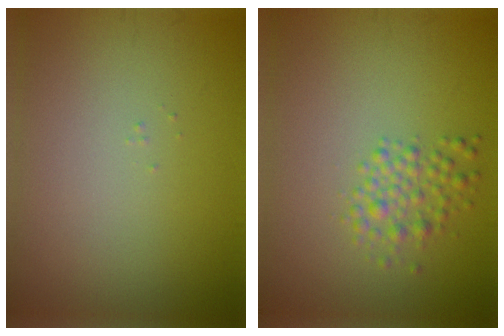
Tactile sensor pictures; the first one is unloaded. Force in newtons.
{"total": 2.3, "press": 2.3, "slide": 0.0}